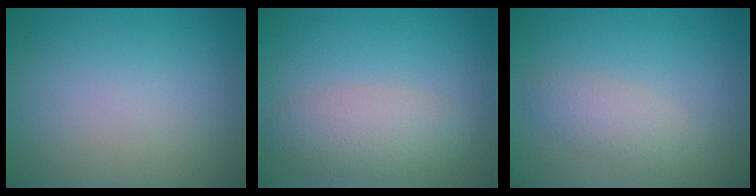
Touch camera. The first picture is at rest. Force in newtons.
{"total": 3.9, "press": 3.9, "slide": 0.1}
{"total": 2.4, "press": 2.4, "slide": 0.1}